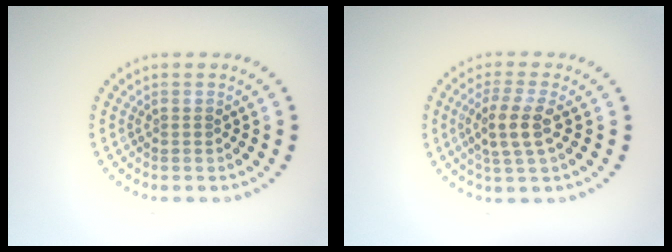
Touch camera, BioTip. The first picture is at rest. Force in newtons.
{"total": 3.2, "press": 2.9, "slide": 1.2}